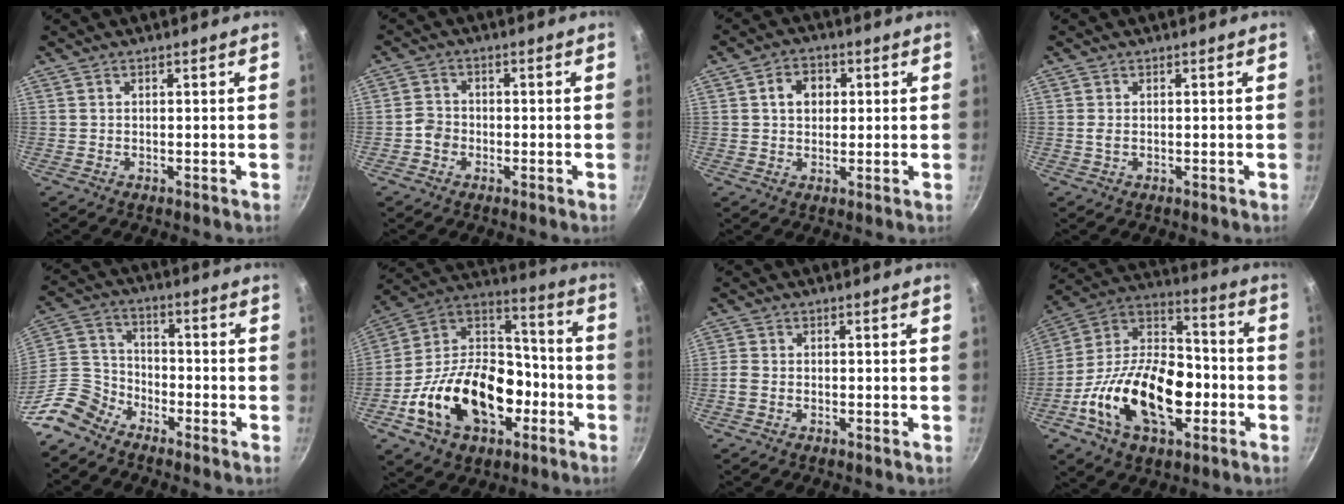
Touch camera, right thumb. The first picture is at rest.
{"total": 3.3, "force": [-1.2, 2.8, 1.1], "torque": [-0.006, 0.016, -0.029]}
{"total": 5.5, "force": [1.2, 4.3, 3.2], "torque": [-0.027, 0.007, 0.014]}
{"total": 1.2, "force": [0.0, 0.7, 0.9], "torque": [-0.021, -0.001, 0.000]}
{"total": 9.9, "force": [-7.4, 5.7, 3.2], "torque": [-0.044, 0.066, -0.170]}
{"total": 26.5, "force": [-8.8, 17.6, 17.7], "torque": [-0.280, 0.074, -0.144]}
{"total": 2.5, "force": [-1.1, 1.7, 1.5], "torque": [-0.040, 0.009, -0.026]}
{"total": 25.3, "force": [-7.1, 15.2, 18.9], "torque": [-0.312, 0.056, -0.135]}